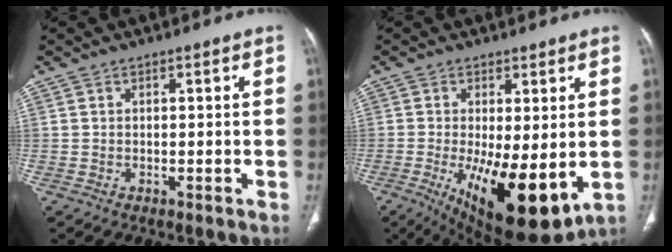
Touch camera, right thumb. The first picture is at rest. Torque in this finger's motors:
{"motor_torque": [2.08, 2.93, 1.05, -1.00, 0.45]}